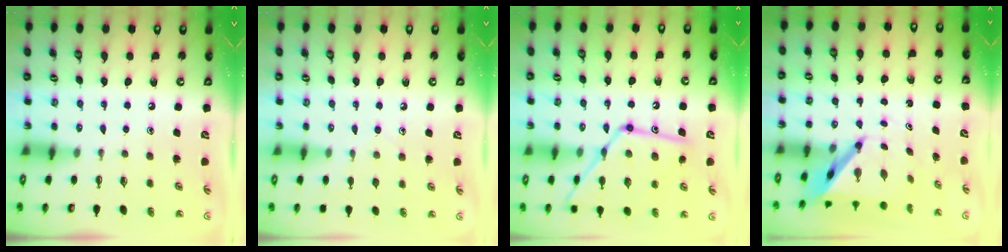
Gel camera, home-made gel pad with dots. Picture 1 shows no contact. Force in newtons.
{"total": 5.8, "press": 5.8, "slide": 0.6}
{"total": 17.0, "press": 16.9, "slide": 1.2}
{"total": 5.4, "press": 5.3, "slide": 0.7}